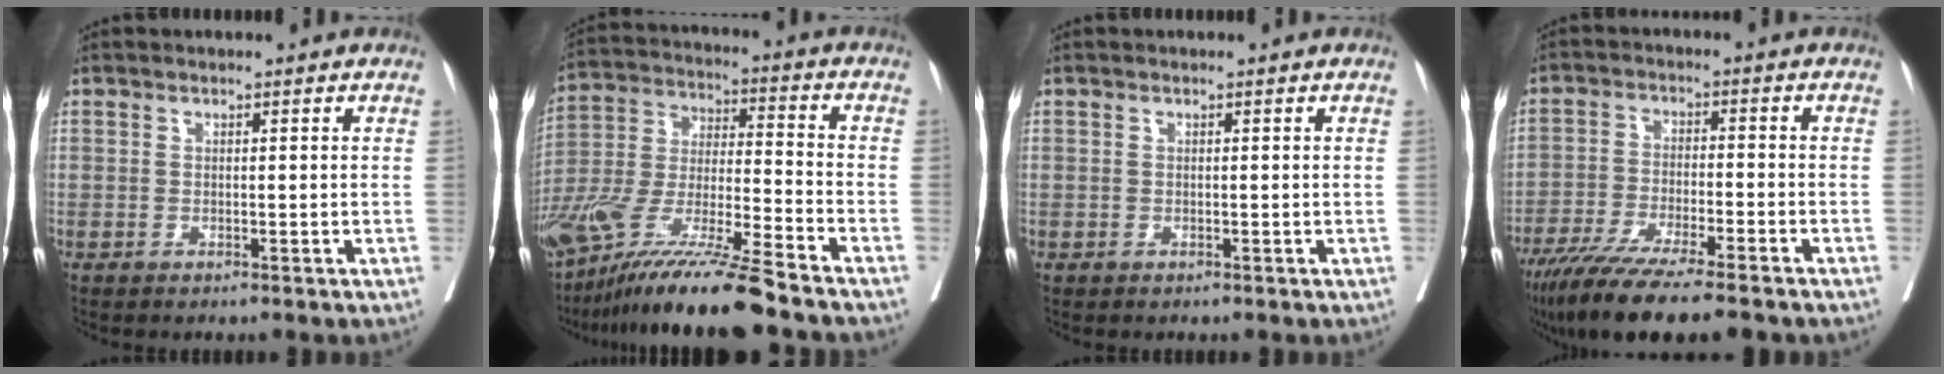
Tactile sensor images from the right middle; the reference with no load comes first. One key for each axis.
{"total": 19.9, "fx": -15.4, "fy": 0.0, "fz": 12.6, "tx": -0.272, "ty": -0.048, "tz": -0.287}
{"total": 0.0}
{"total": 13.7, "fx": -10.7, "fy": 0.9, "fz": 8.5, "tx": -0.148, "ty": -0.040, "tz": -0.174}